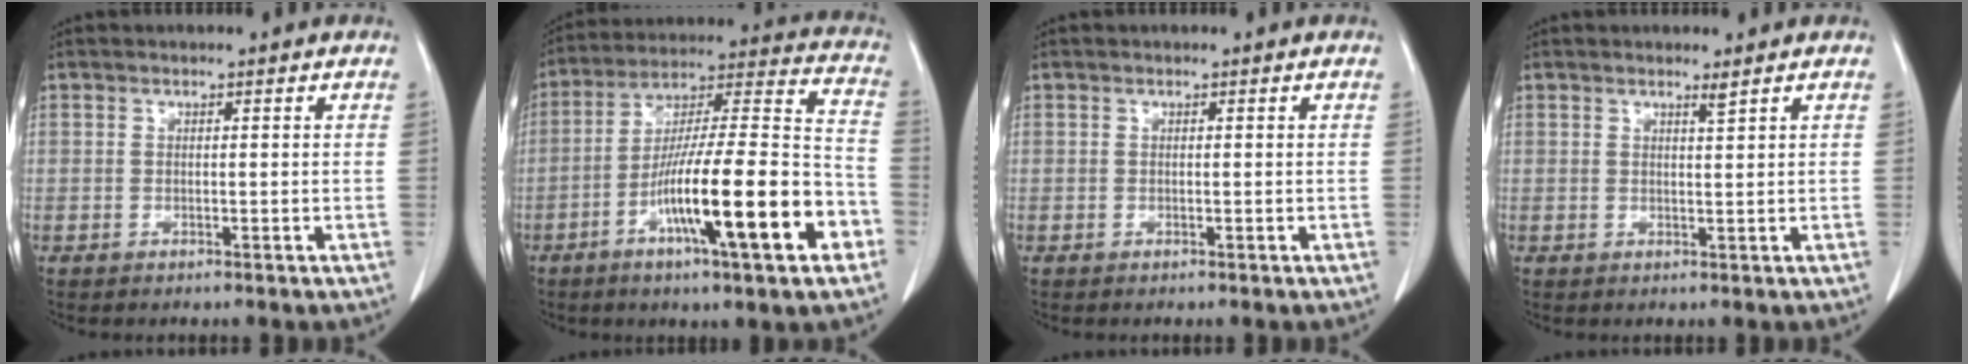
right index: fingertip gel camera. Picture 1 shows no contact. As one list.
[{"total": 21.5, "force": [-8.5, 1.9, 19.6], "torque": [-0.301, -0.005, -0.140]}, {"total": 0.0}, {"total": 1.0, "force": [0.8, -0.3, 0.6], "torque": [-0.019, -0.010, 0.016]}]